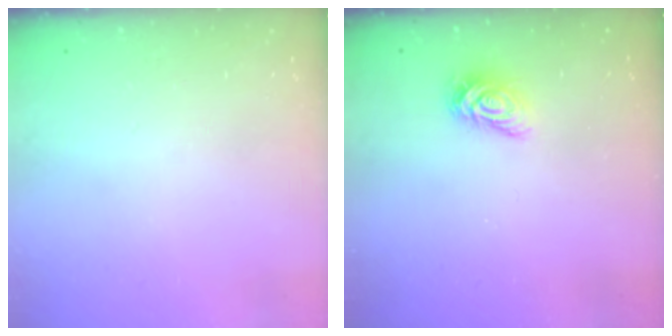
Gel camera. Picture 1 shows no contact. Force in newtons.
{"total": 6.0, "press": 6.0, "slide": 0.3}